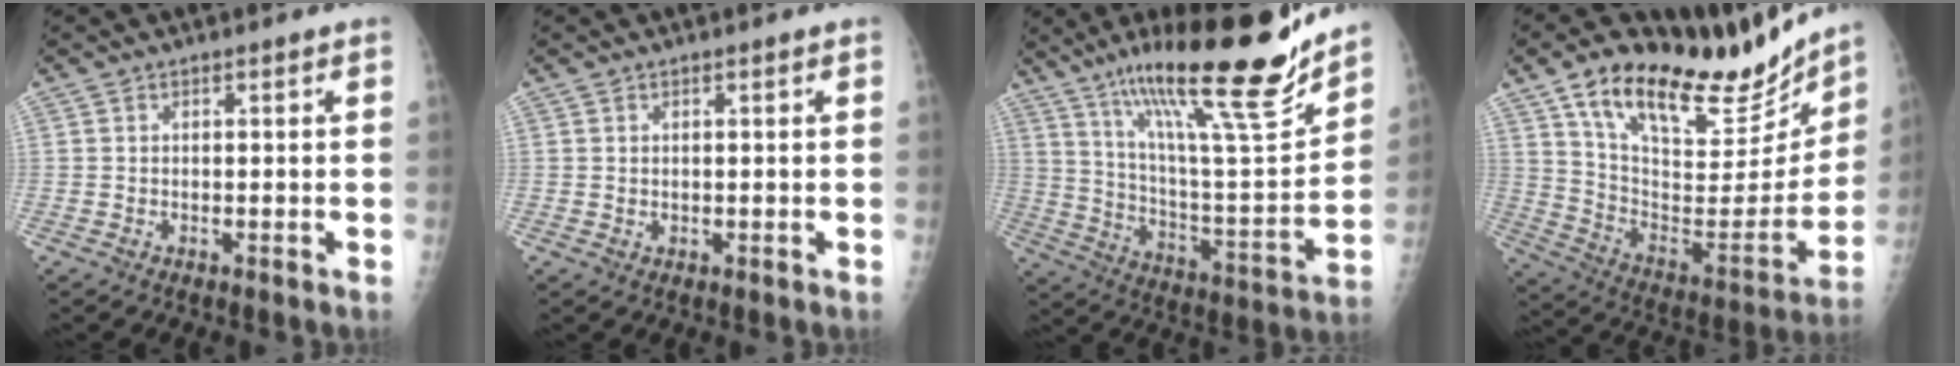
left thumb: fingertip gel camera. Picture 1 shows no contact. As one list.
[{"total": 0.7, "force": [0.5, 0.4, 0.4], "torque": [-0.004, -0.005, 0.010]}, {"total": 26.1, "force": [18.5, 3.9, 18.0], "torque": [-0.271, -0.084, 0.313]}, {"total": 28.0, "force": [19.8, 11.4, 16.2], "torque": [-0.218, -0.061, 0.324]}]